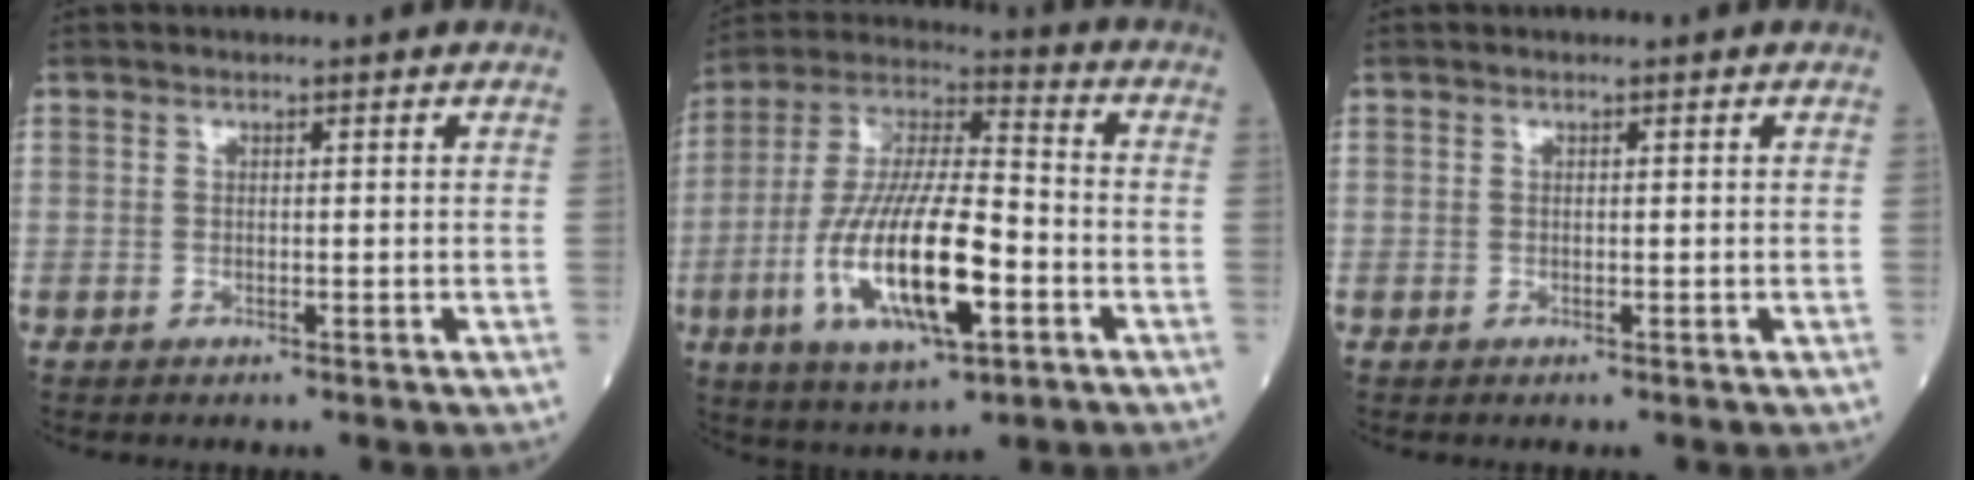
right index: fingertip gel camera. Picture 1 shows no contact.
{"total": 18.6, "force": [-5.6, 4.9, 17.0], "torque": [-0.347, -0.011, -0.097]}
{"total": 0.0}